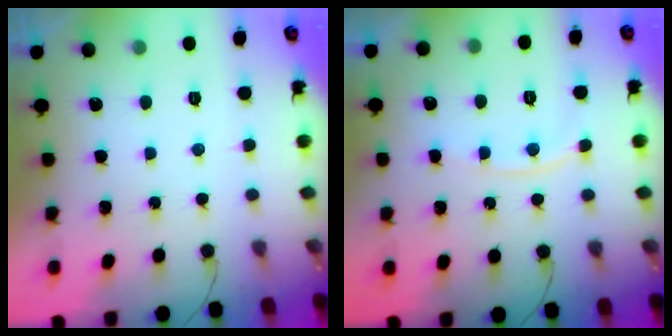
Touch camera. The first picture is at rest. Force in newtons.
{"total": 6.9, "press": 6.9, "slide": 1.0}